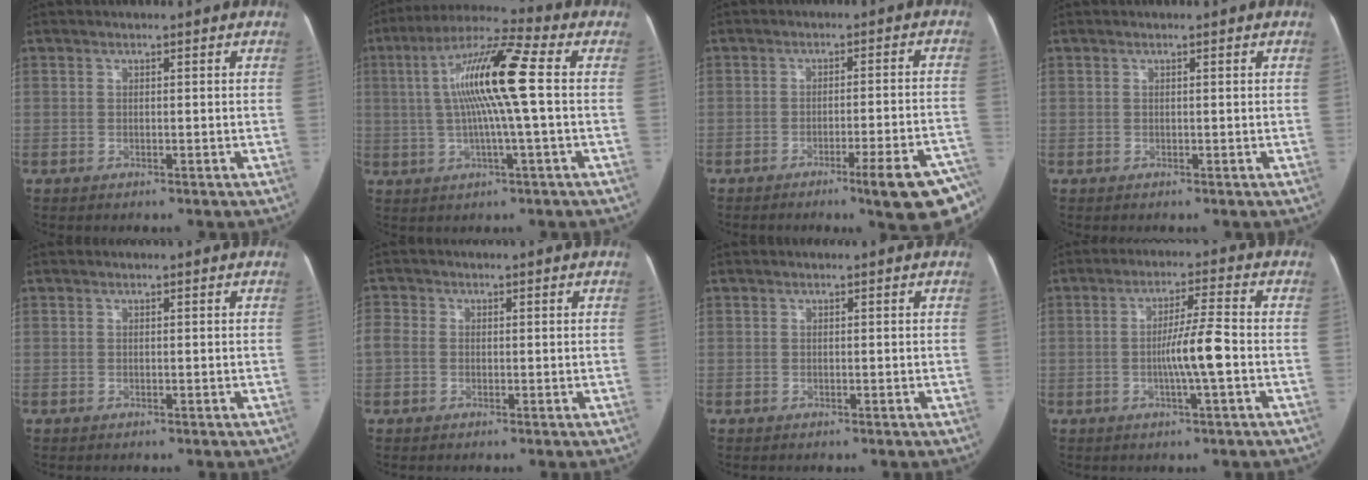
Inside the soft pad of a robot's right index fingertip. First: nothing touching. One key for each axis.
{"total": 13.0, "fx": 1.1, "fy": 0.0, "fz": 13.0, "tx": -0.243, "ty": 0.019, "tz": 0.011}
{"total": 11.8, "fx": -8.0, "fy": -0.1, "fz": 8.7, "tx": -0.056, "ty": 0.019, "tz": -0.105}
{"total": 0.0}
{"total": 0.0}
{"total": 2.5, "fx": -0.1, "fy": 2.1, "fz": 1.3, "tx": -0.038, "ty": 0.014, "tz": -0.002}
{"total": 0.0}
{"total": 6.5, "fx": -1.4, "fy": -0.6, "fz": 6.3, "tx": -0.115, "ty": 0.001, "tz": -0.028}